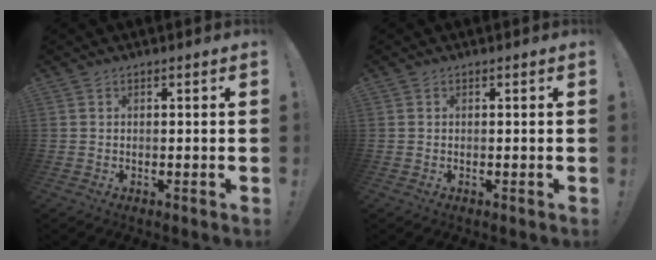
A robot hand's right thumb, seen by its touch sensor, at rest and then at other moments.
{"total": 0.0}